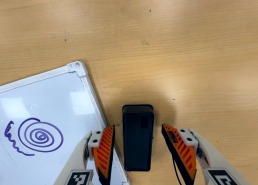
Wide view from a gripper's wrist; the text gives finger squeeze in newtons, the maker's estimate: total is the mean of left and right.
{"total": 0.0}